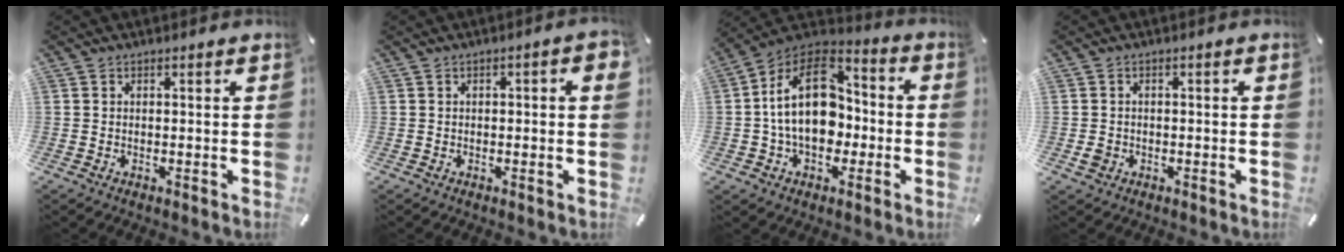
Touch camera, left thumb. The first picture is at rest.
{"total": 1.8, "force": [-0.3, 0.6, 1.7], "torque": [-0.026, 0.004, -0.006]}
{"total": 19.4, "force": [-1.0, 13.6, 13.8], "torque": [-0.249, 0.016, -0.018]}
{"total": 2.2, "force": [-0.7, 1.9, 0.9], "torque": [-0.017, 0.005, -0.015]}